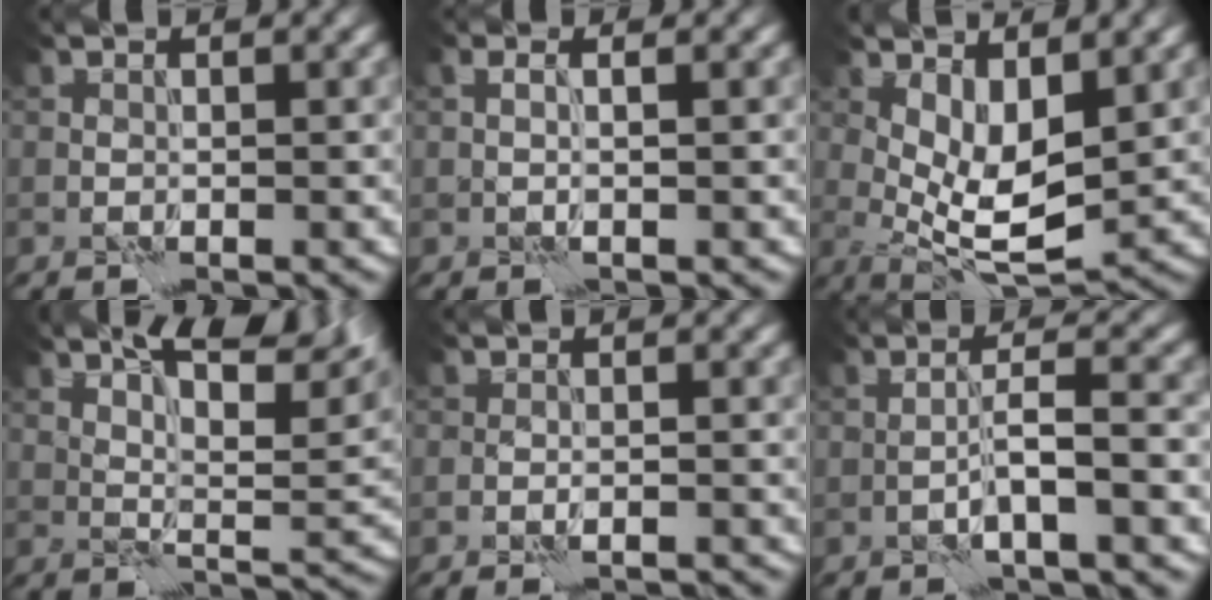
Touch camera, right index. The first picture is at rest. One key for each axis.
{"total": 1.4, "fx": 0.2, "fy": 0.4, "fz": 1.3, "tx": -0.024, "ty": 0.000, "tz": 0.001}
{"total": 6.1, "fx": 1.1, "fy": 2.5, "fz": 5.5, "tx": -0.097, "ty": -0.010, "tz": 0.023}
{"total": 10.8, "fx": 7.0, "fy": 2.6, "fz": 7.8, "tx": -0.109, "ty": 0.018, "tz": 0.100}
{"total": 2.1, "fx": -1.8, "fy": 0.3, "fz": 1.1, "tx": -0.017, "ty": 0.010, "tz": -0.027}
{"total": 3.2, "fx": -0.8, "fy": 0.3, "fz": 3.1, "tx": -0.056, "ty": 0.009, "tz": -0.019}